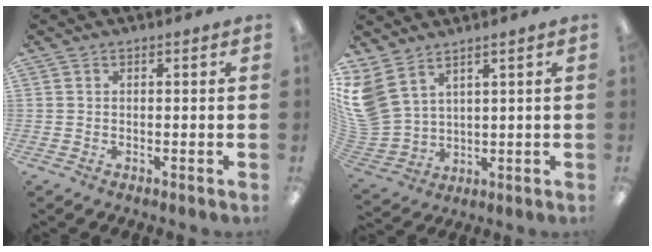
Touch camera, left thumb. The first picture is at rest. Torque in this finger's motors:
{"motor_torque": [2.11, 2.11, 1.39, -1.38, 0.79]}